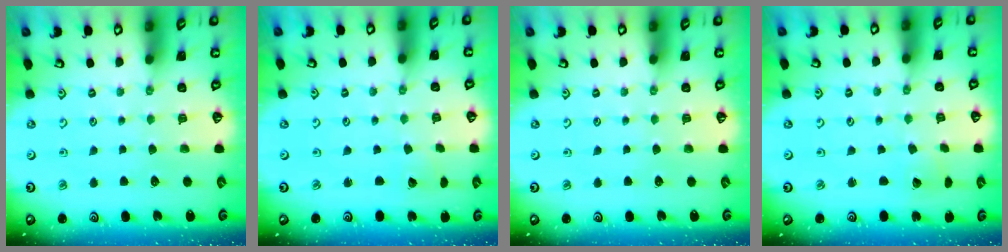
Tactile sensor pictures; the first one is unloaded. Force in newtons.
{"total": 1.9, "press": 1.9, "slide": 0.1}
{"total": 0.0}
{"total": 2.0, "press": 2.0, "slide": 0.1}